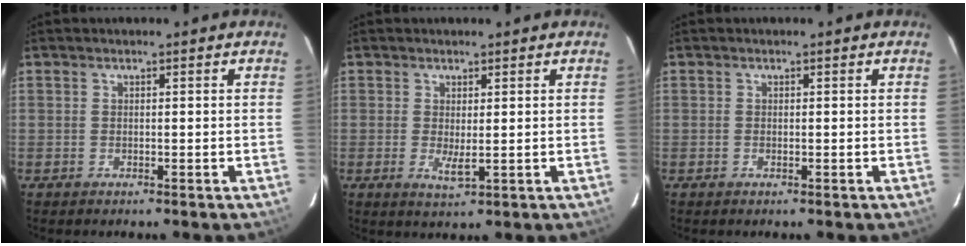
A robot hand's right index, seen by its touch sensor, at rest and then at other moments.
{"total": 2.8, "force": [-0.1, 0.8, 2.7], "torque": [-0.048, -0.011, 0.002]}
{"total": 0.0}